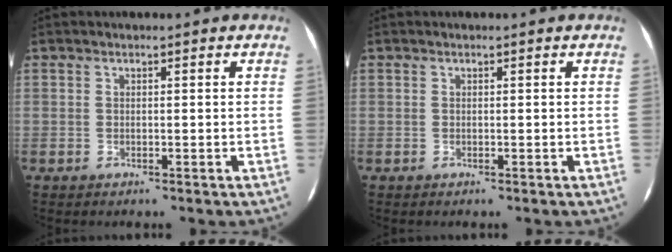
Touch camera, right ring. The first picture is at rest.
{"total": 0.0}